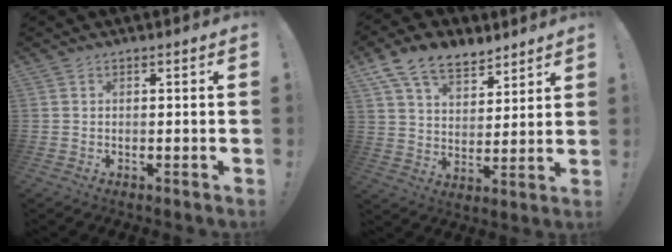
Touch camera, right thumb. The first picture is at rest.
{"total": 12.3, "force": [8.7, 6.9, 5.3], "torque": [-0.098, -0.050, 0.167]}